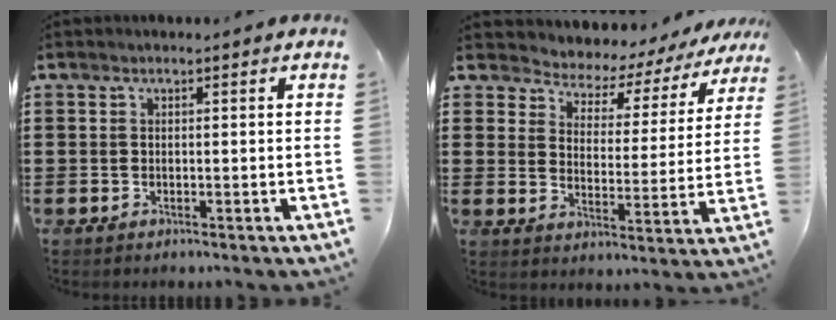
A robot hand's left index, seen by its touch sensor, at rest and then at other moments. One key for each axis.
{"total": 3.4, "fx": 3.3, "fy": 0.8, "fz": 0.1, "tx": -0.028, "ty": -0.031, "tz": 0.045}